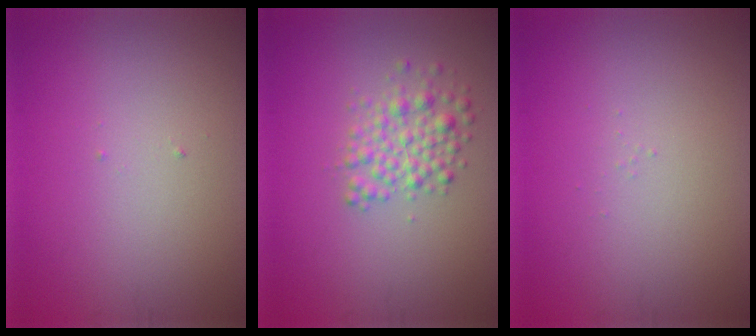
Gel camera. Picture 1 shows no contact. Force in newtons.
{"total": 2.9, "press": 2.9, "slide": 0.1}
{"total": 0.0}